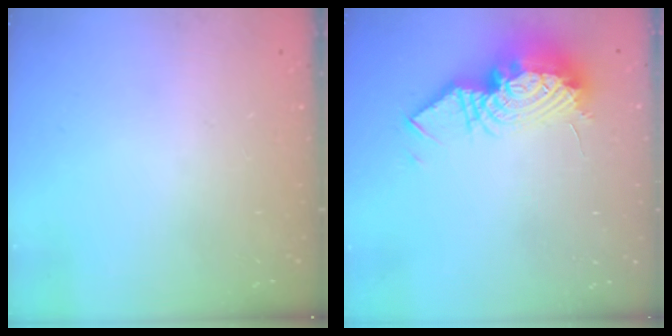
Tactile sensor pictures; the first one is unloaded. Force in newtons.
{"total": 12.4, "press": 12.3, "slide": 1.0}